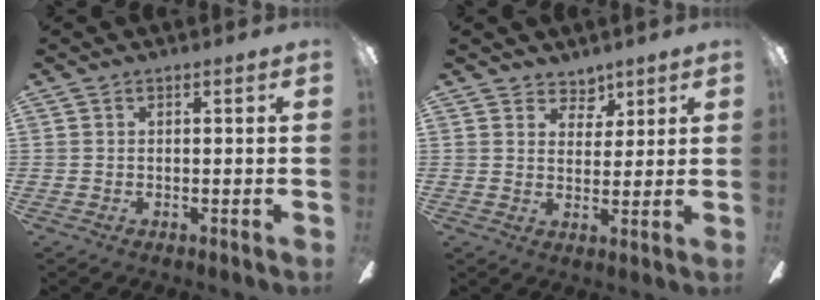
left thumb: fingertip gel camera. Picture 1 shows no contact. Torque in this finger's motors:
{"motor_torque": [0.30, -0.20, -0.33, -0.05, -0.05]}